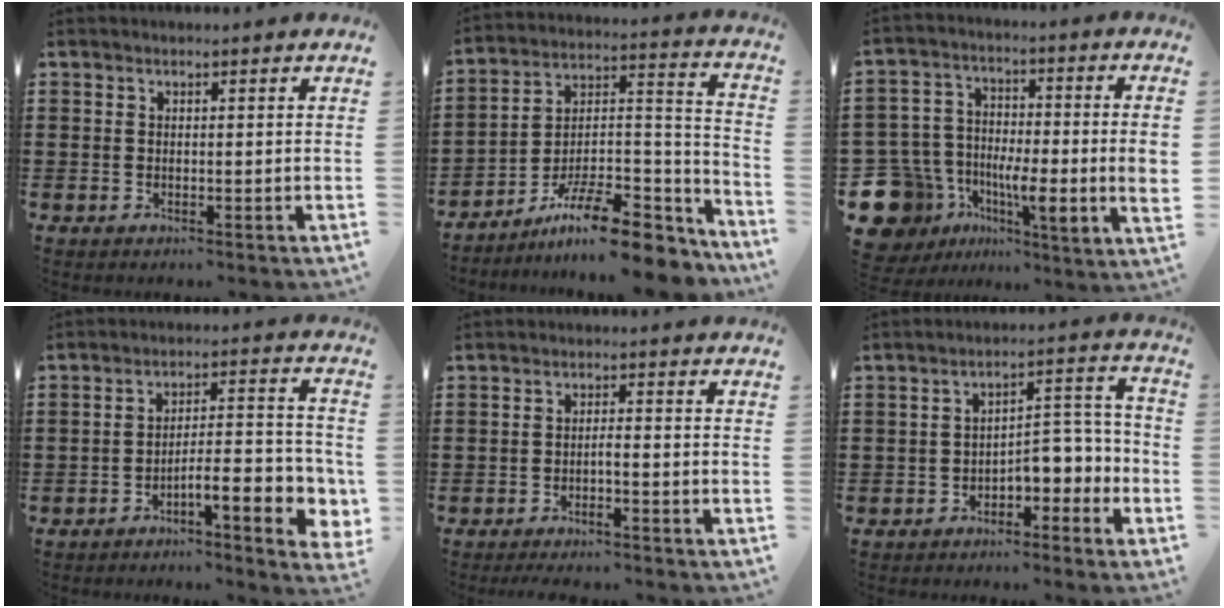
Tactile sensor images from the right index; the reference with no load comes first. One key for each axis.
{"total": 12.9, "fx": -9.7, "fy": 3.4, "fz": 7.7, "tx": -0.130, "ty": 0.032, "tz": -0.176}
{"total": 11.4, "fx": -4.1, "fy": 8.0, "fz": 7.0, "tx": -0.192, "ty": -0.001, "tz": -0.073}
{"total": 7.2, "fx": -3.6, "fy": 1.7, "fz": 6.0, "tx": -0.091, "ty": -0.015, "tz": -0.064}
{"total": 2.1, "fx": -1.7, "fy": -0.1, "fz": 1.2, "tx": -0.023, "ty": -0.002, "tz": -0.034}
{"total": 4.9, "fx": -2.9, "fy": 2.5, "fz": 3.1, "tx": -0.048, "ty": 0.000, "tz": -0.061}